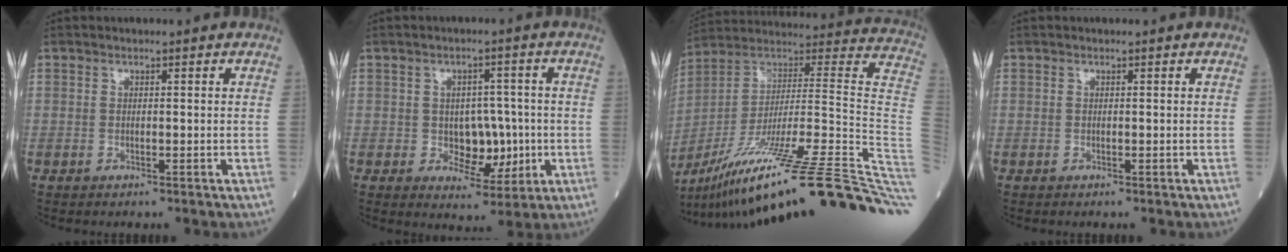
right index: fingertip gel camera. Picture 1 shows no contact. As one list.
[{"total": 6.5, "force": [-0.8, 4.0, 5.1], "torque": [-0.065, 0.005, -0.005]}, {"total": 37.3, "force": [-24.4, -0.5, 28.2], "torque": [-0.281, -0.015, -0.377]}, {"total": 0.0}]